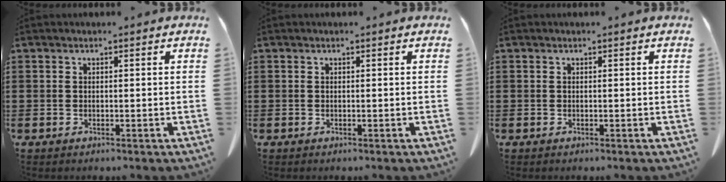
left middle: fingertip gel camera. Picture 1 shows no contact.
{"total": 0.0}
{"total": 0.0}